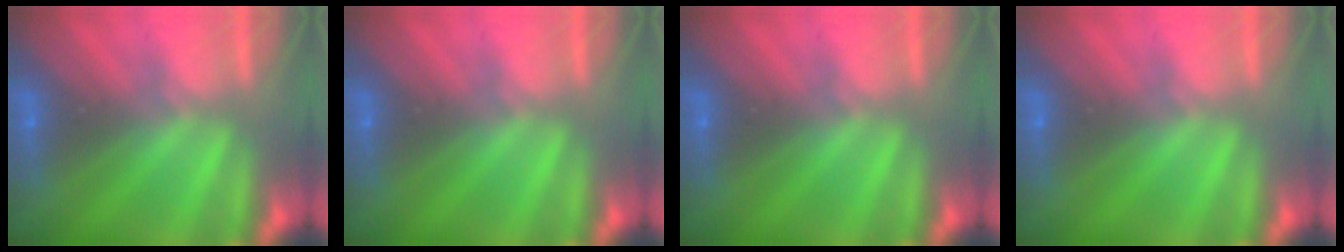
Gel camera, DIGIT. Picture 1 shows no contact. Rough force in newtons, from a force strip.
{"total": 0.0}
{"total": 0.0}
{"total": 0.0}